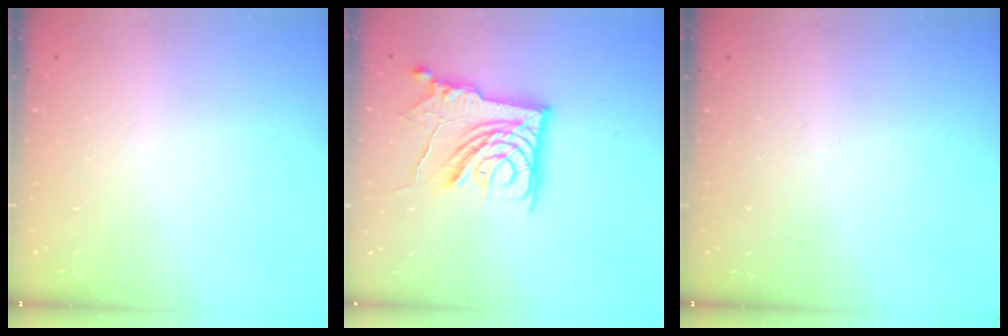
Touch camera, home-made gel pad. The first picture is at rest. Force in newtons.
{"total": 14.2, "press": 14.1, "slide": 1.1}
{"total": 0.0}